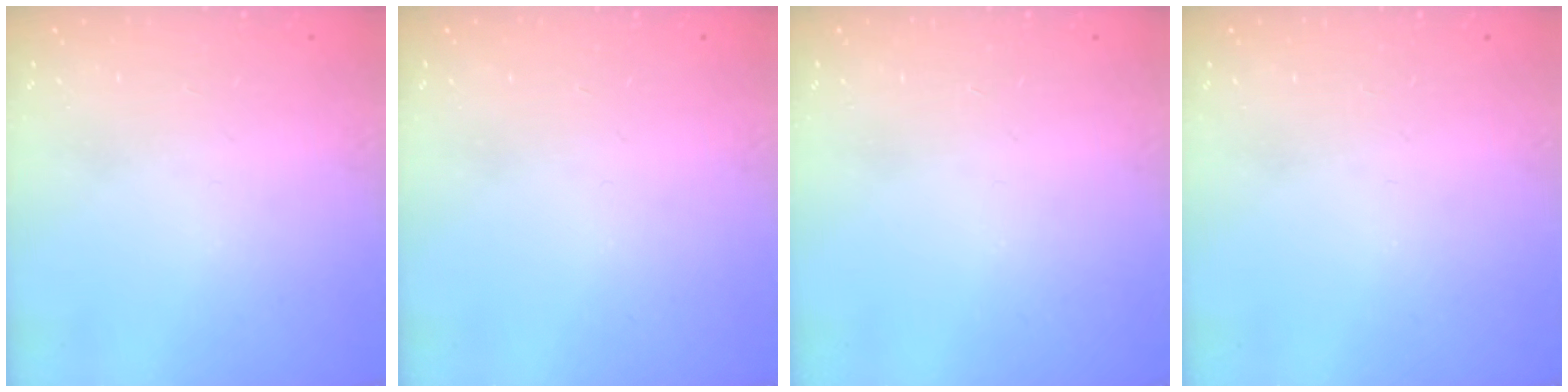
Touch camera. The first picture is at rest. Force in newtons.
{"total": 0.0}
{"total": 0.0}
{"total": 0.0}